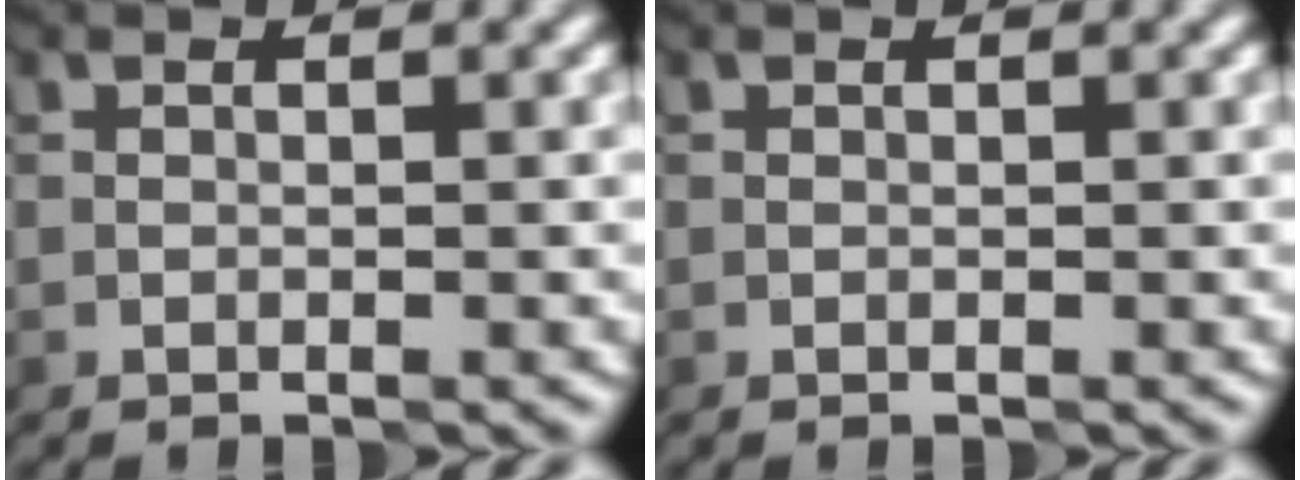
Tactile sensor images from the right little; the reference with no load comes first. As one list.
[{"total": 0.0}]